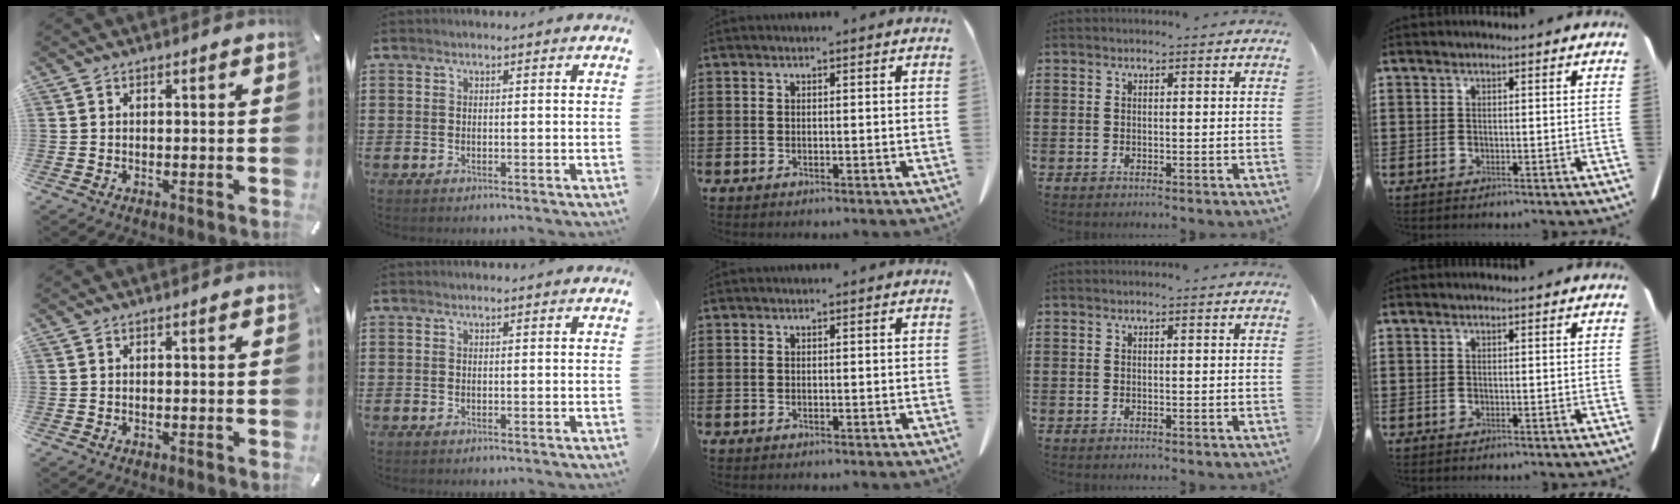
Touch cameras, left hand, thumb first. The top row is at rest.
{}